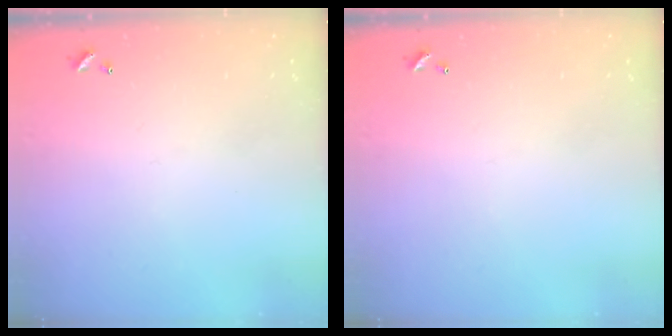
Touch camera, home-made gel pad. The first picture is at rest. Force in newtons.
{"total": 0.0}